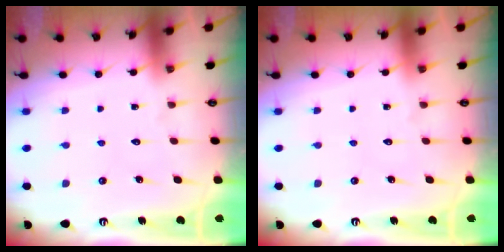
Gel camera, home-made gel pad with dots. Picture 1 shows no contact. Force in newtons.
{"total": 0.0}